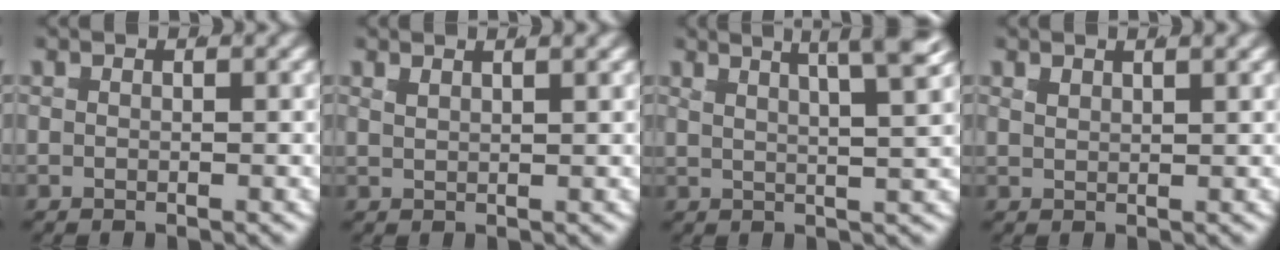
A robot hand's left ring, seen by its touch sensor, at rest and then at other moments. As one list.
[{"total": 1.8, "force": [1.4, 0.5, 0.9], "torque": [-0.013, 0.007, 0.023]}, {"total": 7.6, "force": [4.4, 3.3, 5.3], "torque": [-0.058, 0.020, 0.053]}, {"total": 1.3, "force": [1.1, 0.4, 0.6], "torque": [-0.013, 0.001, 0.020]}]